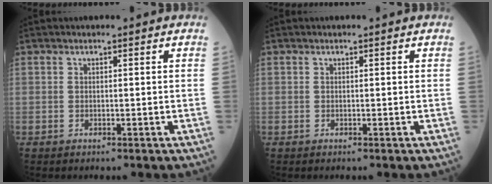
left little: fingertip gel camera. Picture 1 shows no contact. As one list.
[{"total": 0.0}]